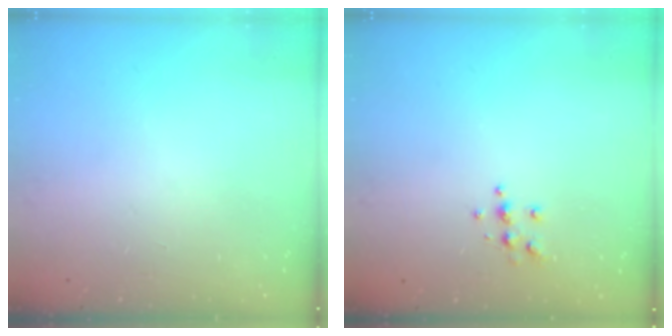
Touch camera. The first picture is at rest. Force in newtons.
{"total": 5.6, "press": 5.5, "slide": 1.3}